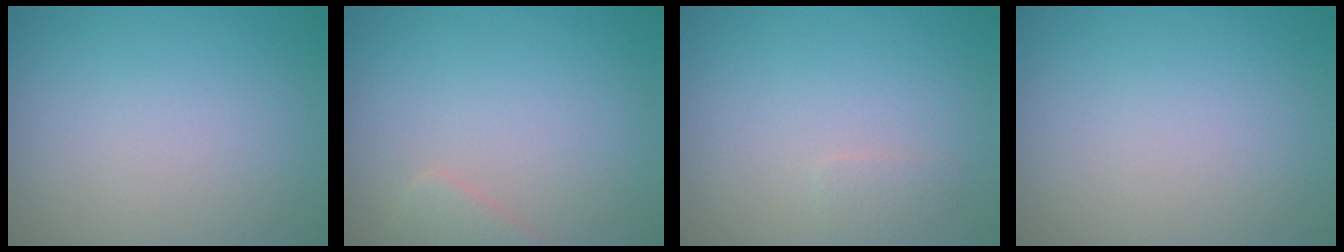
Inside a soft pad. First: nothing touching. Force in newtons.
{"total": 1.8, "press": 1.8, "slide": 0.1}
{"total": 0.9, "press": 0.9, "slide": 0.0}
{"total": 0.0}